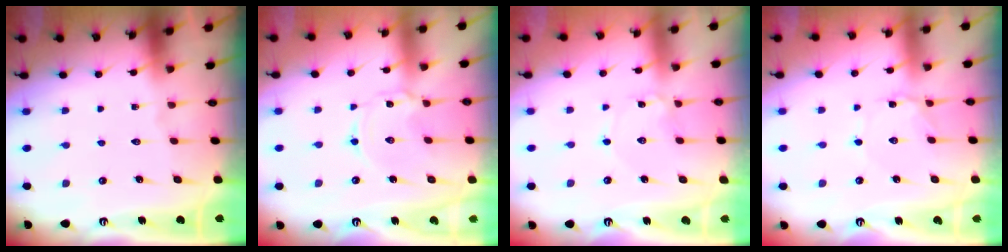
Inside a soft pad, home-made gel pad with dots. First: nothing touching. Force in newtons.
{"total": 1.6, "press": 1.5, "slide": 0.2}
{"total": 1.6, "press": 1.6, "slide": 0.2}
{"total": 2.3, "press": 2.3, "slide": 0.3}